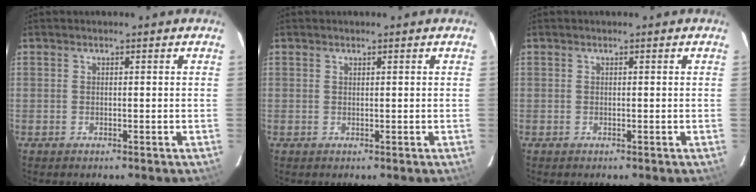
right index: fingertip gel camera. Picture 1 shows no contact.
{"total": 0.0}
{"total": 0.0}